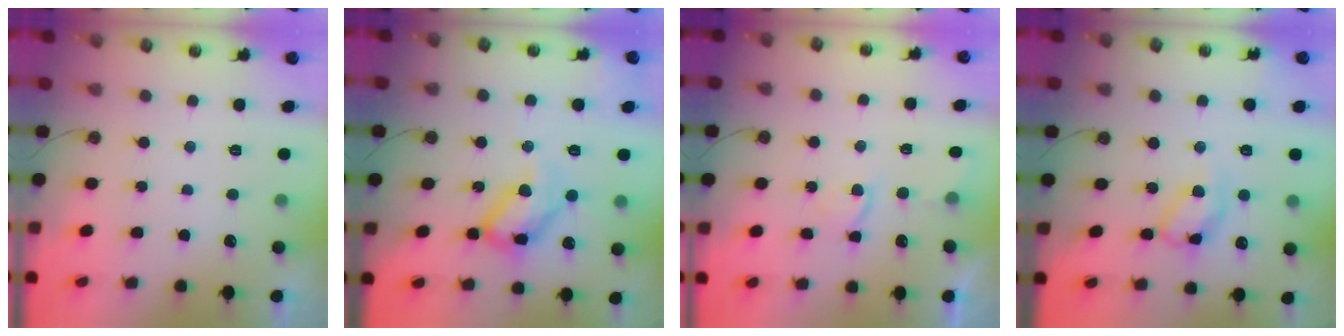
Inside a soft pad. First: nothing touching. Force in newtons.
{"total": 16.9, "press": 16.9, "slide": 0.6}
{"total": 2.5, "press": 2.5, "slide": 0.5}
{"total": 11.9, "press": 11.9, "slide": 0.8}